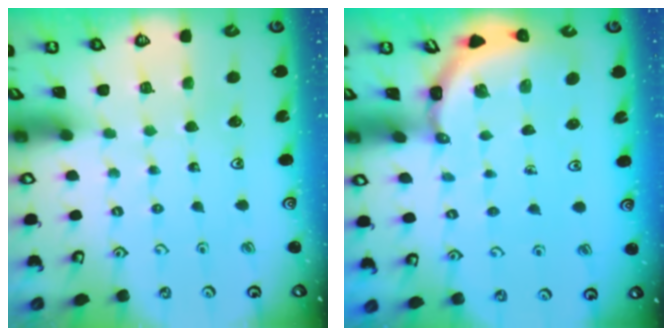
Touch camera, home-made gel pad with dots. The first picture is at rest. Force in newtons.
{"total": 3.6, "press": 3.6, "slide": 0.2}